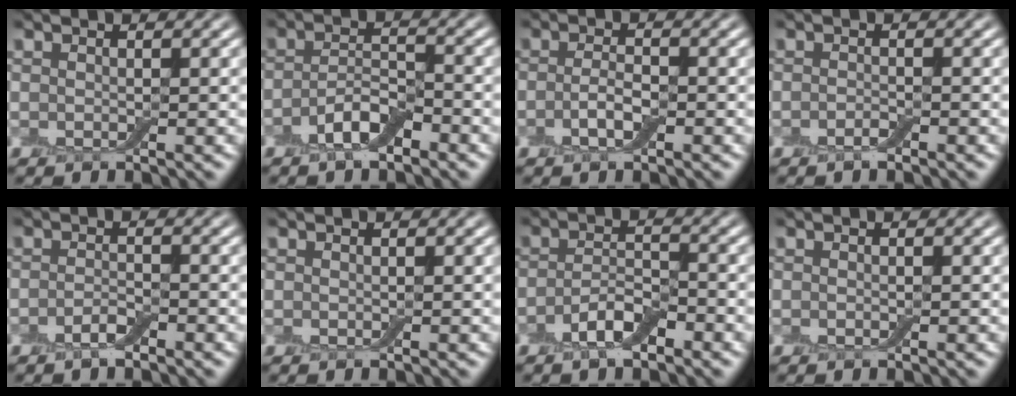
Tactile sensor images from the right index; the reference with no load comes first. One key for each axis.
{"total": 3.3, "fx": -1.9, "fy": 1.3, "fz": 2.4, "tx": -0.046, "ty": 0.008, "tz": -0.039}
{"total": 2.1, "fx": -0.8, "fy": 0.8, "fz": 1.8, "tx": -0.039, "ty": 0.000, "tz": -0.020}
{"total": 0.8, "fx": -0.6, "fy": 0.2, "fz": 0.6, "tx": -0.012, "ty": 0.000, "tz": -0.011}
{"total": 1.5, "fx": -1.0, "fy": 0.4, "fz": 1.0, "tx": -0.024, "ty": 0.002, "tz": -0.021}
{"total": 0.0}
{"total": 3.2, "fx": -1.8, "fy": 1.3, "fz": 2.3, "tx": -0.046, "ty": 0.006, "tz": -0.036}
{"total": 0.0}